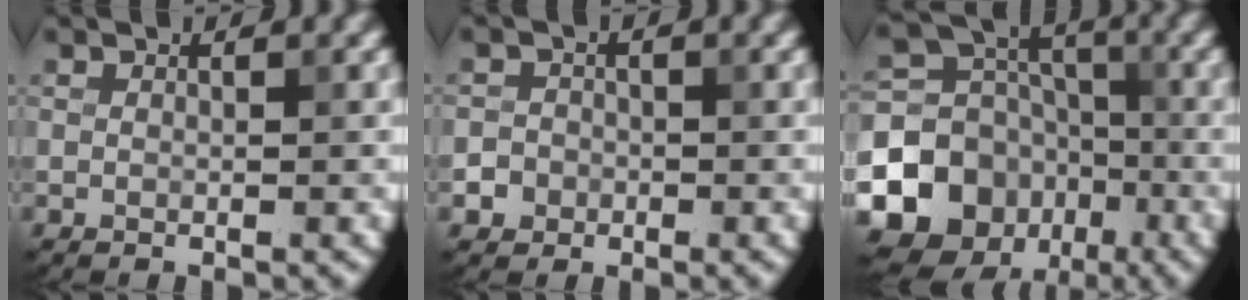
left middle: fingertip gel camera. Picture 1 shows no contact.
{"total": 2.2, "force": [-1.0, 1.9, 0.3], "torque": [0.014, 0.003, -0.021]}
{"total": 14.4, "force": [-5.9, 12.4, 4.4], "torque": [-0.104, -0.034, -0.112]}